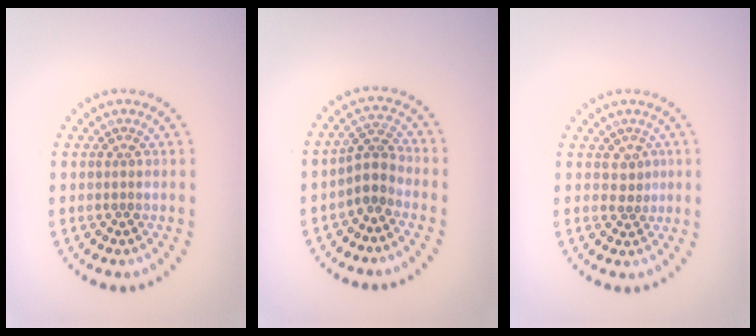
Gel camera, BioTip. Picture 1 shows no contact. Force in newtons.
{"total": 2.5, "press": 2.0, "slide": 1.6}
{"total": 1.2, "press": 0.9, "slide": 0.8}